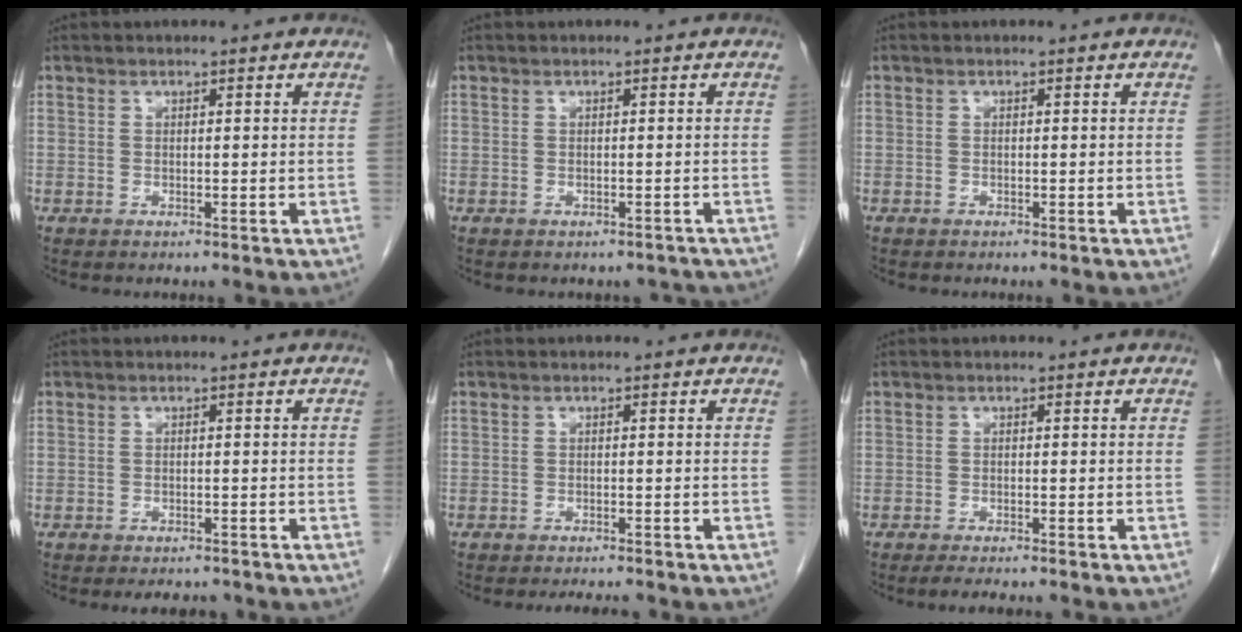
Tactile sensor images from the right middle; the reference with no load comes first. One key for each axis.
{"total": 2.1, "fx": -1.8, "fy": 1.0, "fz": 0.1, "tx": -0.002, "ty": 0.002, "tz": -0.024}
{"total": 0.0}
{"total": 3.8, "fx": -3.3, "fy": 1.4, "fz": 1.1, "tx": -0.013, "ty": -0.004, "tz": -0.042}
{"total": 3.6, "fx": -3.3, "fy": 0.6, "fz": 1.3, "tx": -0.015, "ty": -0.006, "tz": -0.043}
{"total": 3.6, "fx": -3.1, "fy": 0.3, "fz": 1.9, "tx": -0.027, "ty": -0.006, "tz": -0.041}